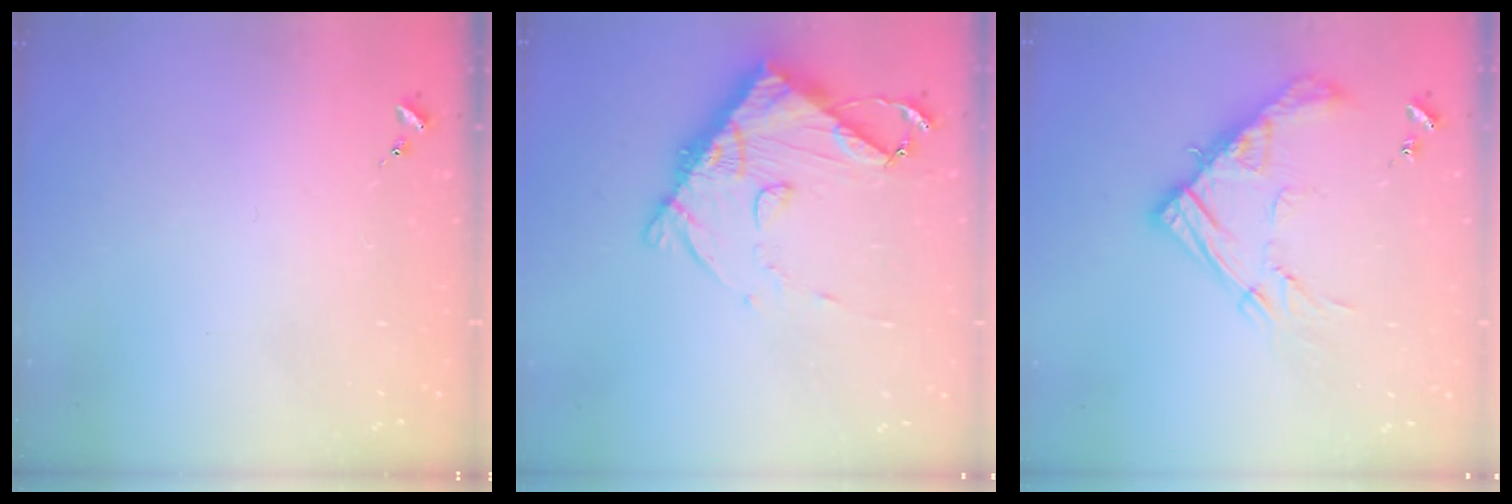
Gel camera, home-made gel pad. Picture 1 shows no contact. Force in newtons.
{"total": 13.5, "press": 13.4, "slide": 1.5}
{"total": 16.8, "press": 16.7, "slide": 1.7}